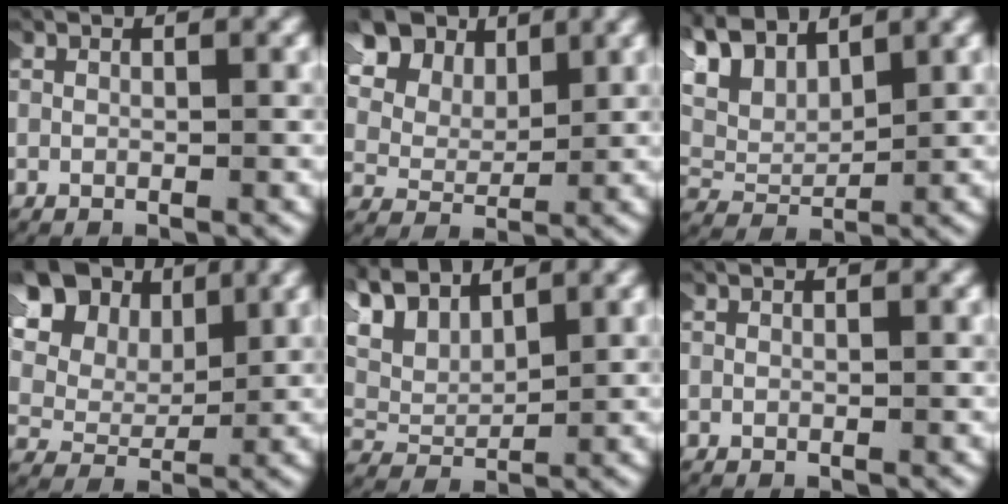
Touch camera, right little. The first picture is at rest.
{"total": 11.6, "force": [6.2, 7.7, 6.1], "torque": [-0.122, 0.033, 0.083]}
{"total": 7.8, "force": [3.1, 5.3, 4.8], "torque": [-0.120, -0.002, 0.054]}
{"total": 14.0, "force": [6.4, 9.9, 7.6], "torque": [-0.154, 0.028, 0.086]}
{"total": 7.0, "force": [3.3, 4.6, 4.2], "torque": [-0.103, 0.001, 0.057]}
{"total": 0.0}